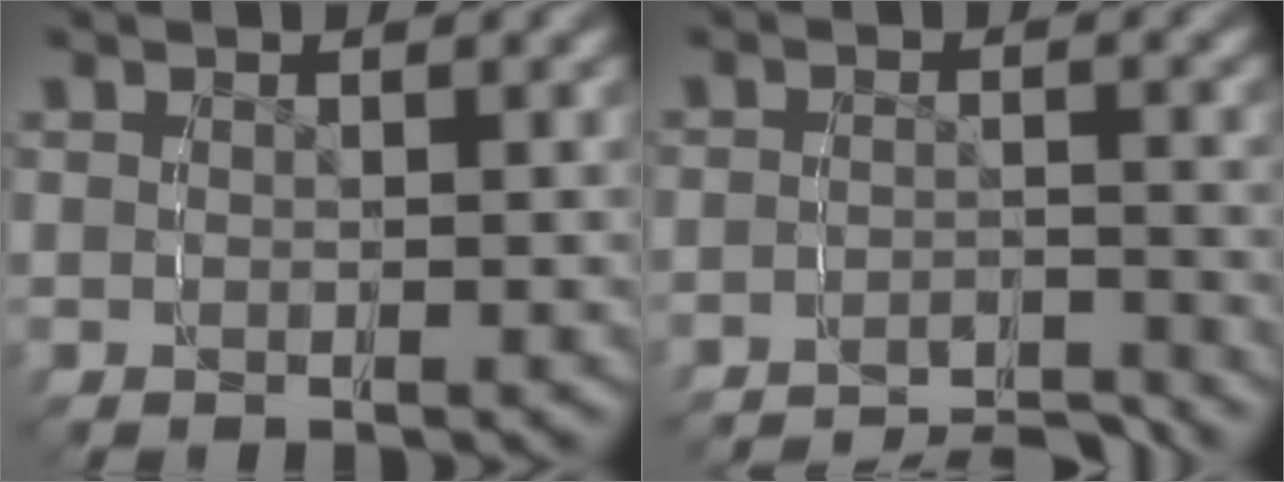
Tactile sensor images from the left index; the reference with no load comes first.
{"total": 7.1, "force": [-7.0, 0.9, 0.8], "torque": [0.007, -0.018, -0.115]}